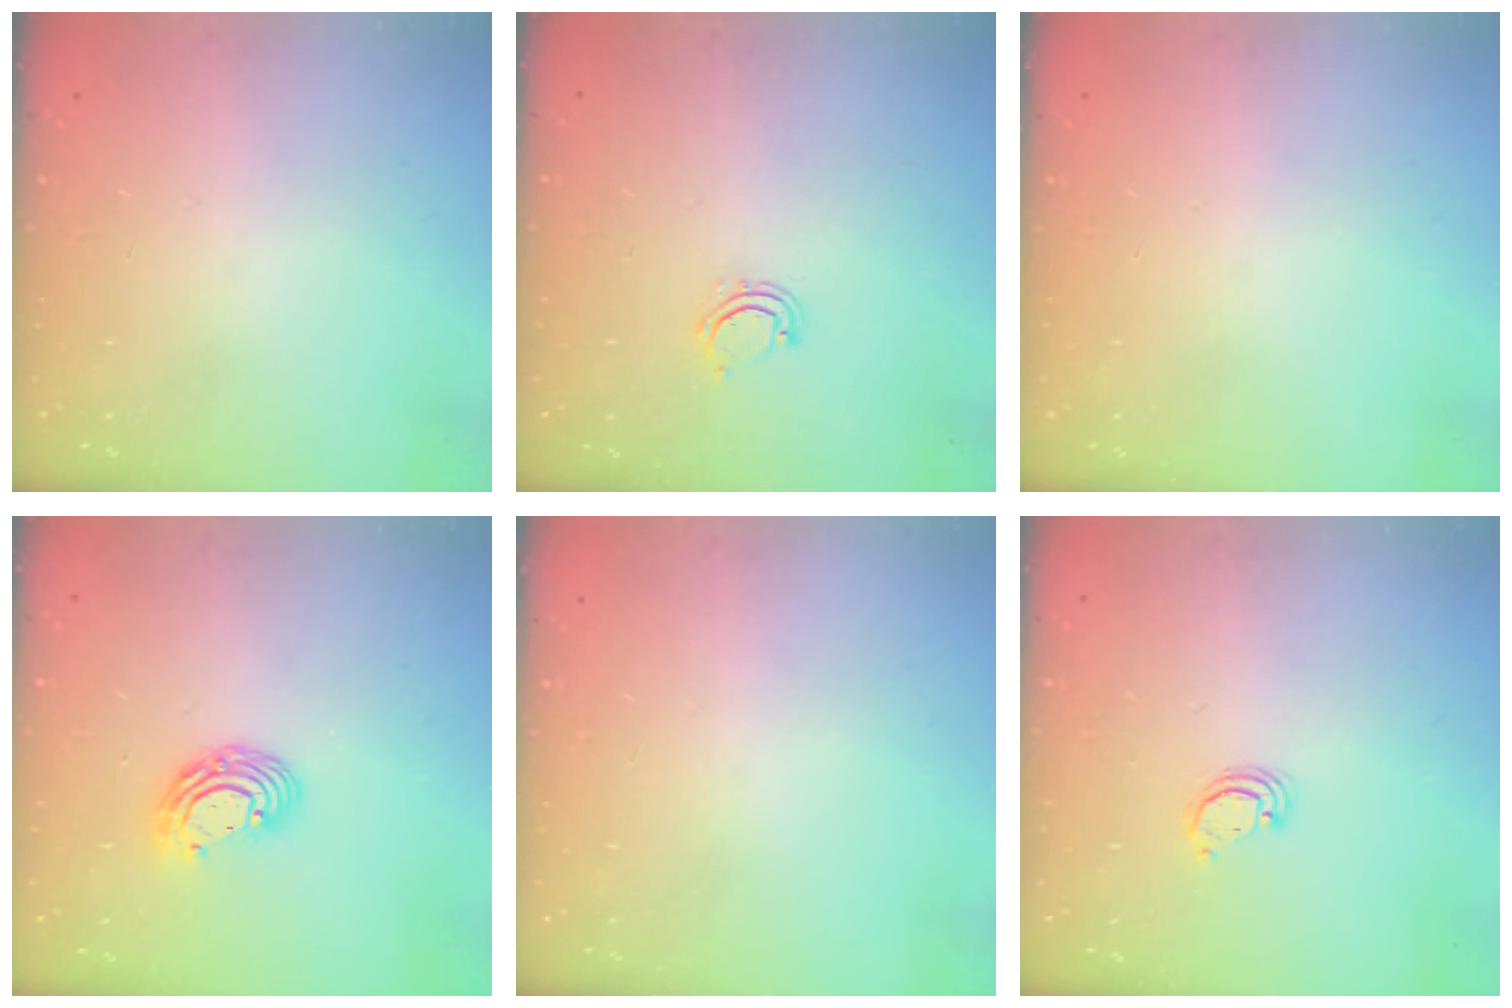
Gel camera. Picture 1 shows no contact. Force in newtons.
{"total": 3.9, "press": 3.9, "slide": 0.4}
{"total": 0.0}
{"total": 8.7, "press": 8.6, "slide": 1.2}
{"total": 0.0}
{"total": 2.4, "press": 2.4, "slide": 0.2}